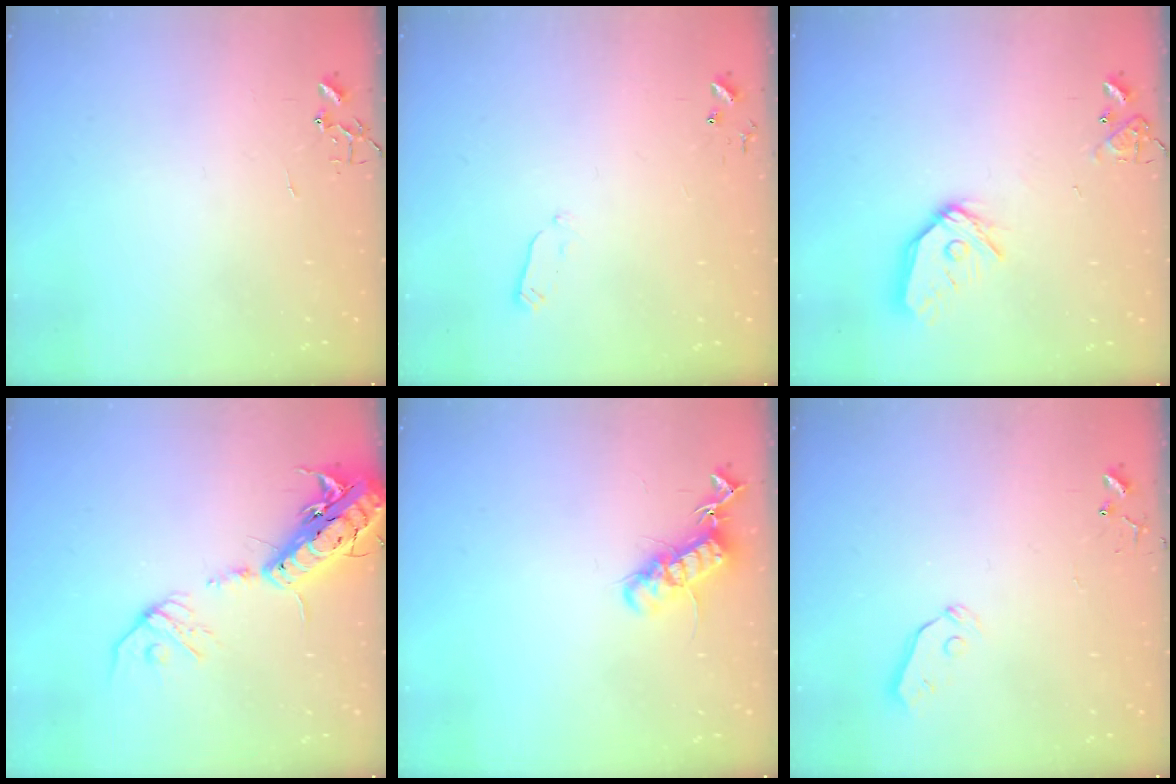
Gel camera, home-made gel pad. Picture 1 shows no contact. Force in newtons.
{"total": 2.7, "press": 2.6, "slide": 0.4}
{"total": 13.7, "press": 13.6, "slide": 1.7}
{"total": 18.7, "press": 18.3, "slide": 3.9}
{"total": 13.8, "press": 13.7, "slide": 1.3}
{"total": 3.4, "press": 3.4, "slide": 0.4}